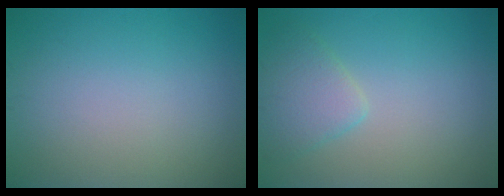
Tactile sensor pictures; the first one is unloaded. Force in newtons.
{"total": 2.7, "press": 2.7, "slide": 0.3}